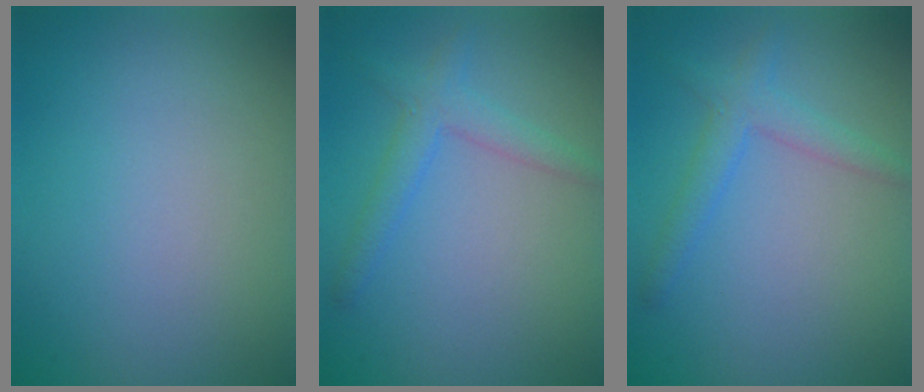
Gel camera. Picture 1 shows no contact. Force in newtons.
{"total": 2.5, "press": 2.5, "slide": 0.1}
{"total": 2.5, "press": 2.5, "slide": 0.1}